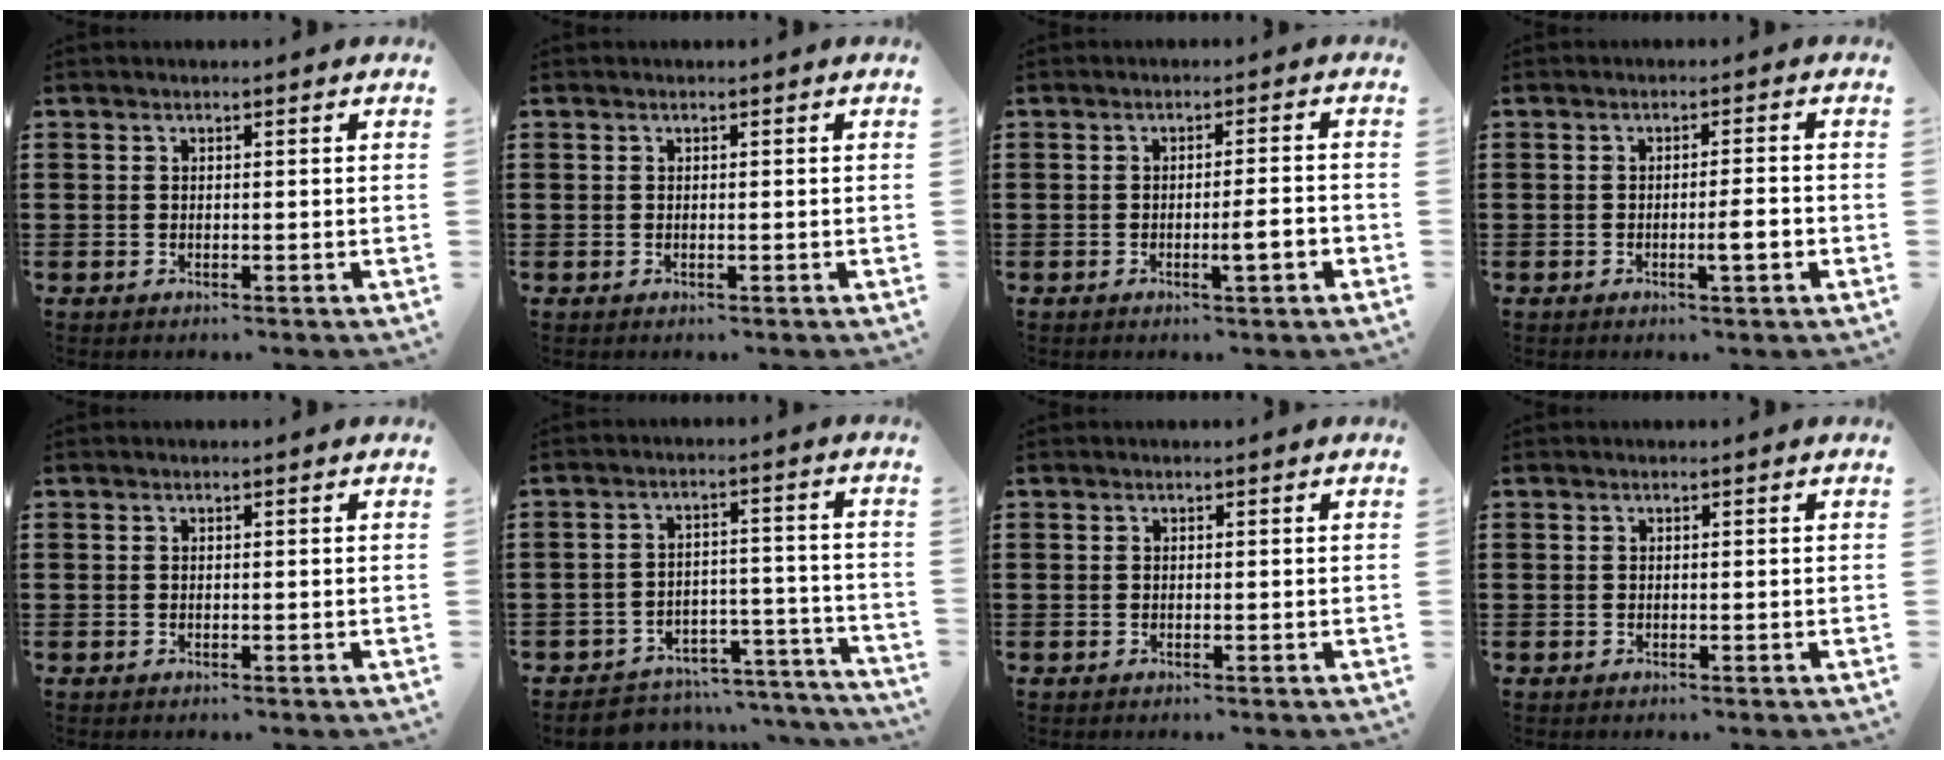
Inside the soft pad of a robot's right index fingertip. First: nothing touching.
{"total": 0.0}
{"total": 3.5, "force": [-1.3, 0.2, 3.3], "torque": [-0.055, -0.005, -0.024]}
{"total": 3.3, "force": [-1.1, 0.3, 3.1], "torque": [-0.052, -0.002, -0.020]}
{"total": 0.0}
{"total": 4.2, "force": [-4.0, 1.2, 0.6], "torque": [-0.018, 0.006, -0.081]}
{"total": 0.0}
{"total": 0.0}